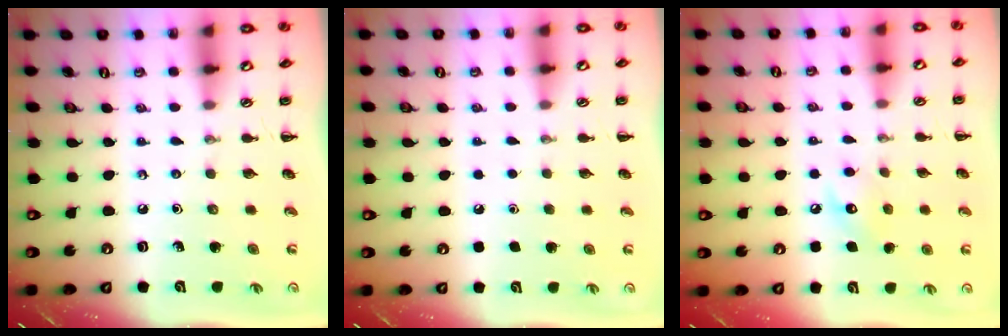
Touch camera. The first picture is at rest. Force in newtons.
{"total": 1.6, "press": 1.6, "slide": 0.1}
{"total": 7.5, "press": 7.4, "slide": 1.3}